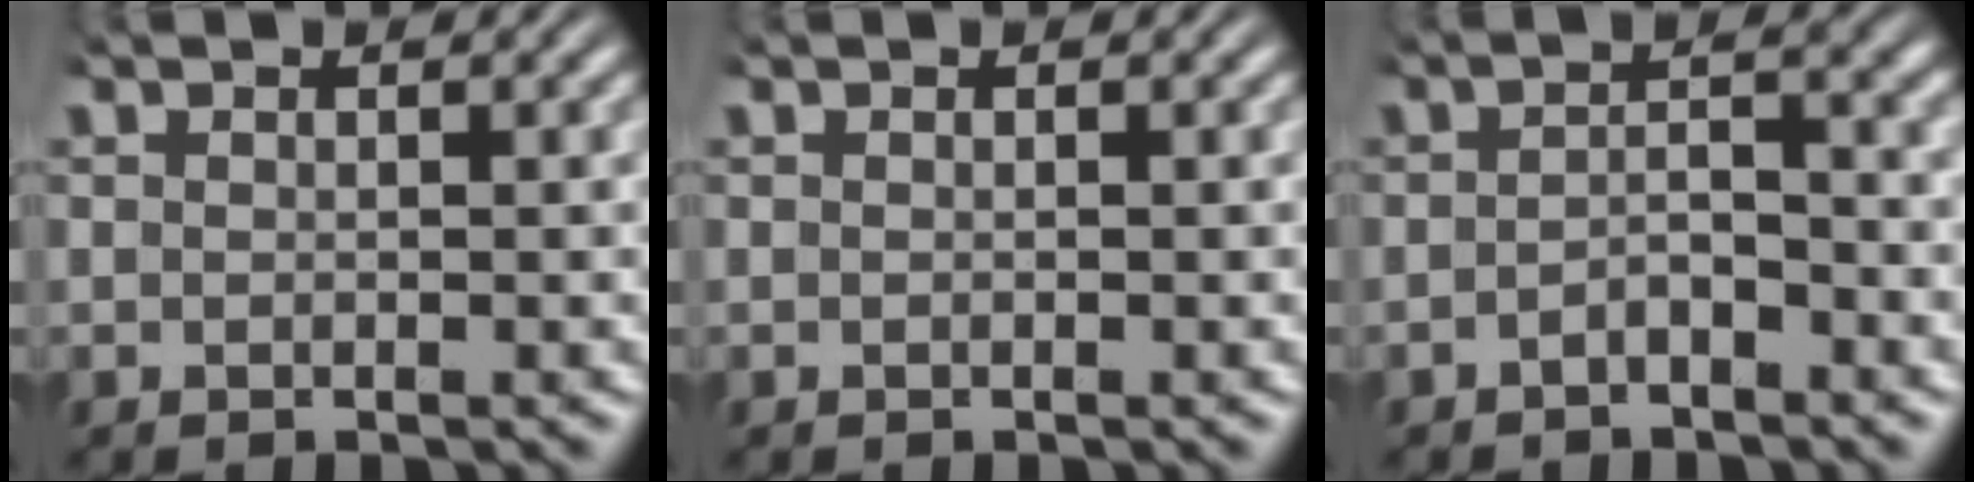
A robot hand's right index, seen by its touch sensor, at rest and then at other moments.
{"total": 0.0}
{"total": 2.4, "force": [-1.5, 0.6, 1.7], "torque": [-0.022, -0.003, -0.027]}